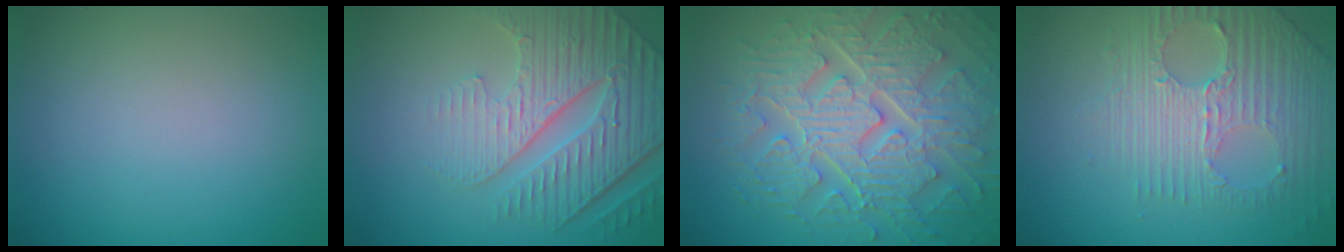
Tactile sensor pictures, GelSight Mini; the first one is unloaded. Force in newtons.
{"total": 6.8, "press": 5.2, "slide": 4.3}
{"total": 9.6, "press": 7.0, "slide": 6.6}
{"total": 7.1, "press": 4.7, "slide": 5.3}